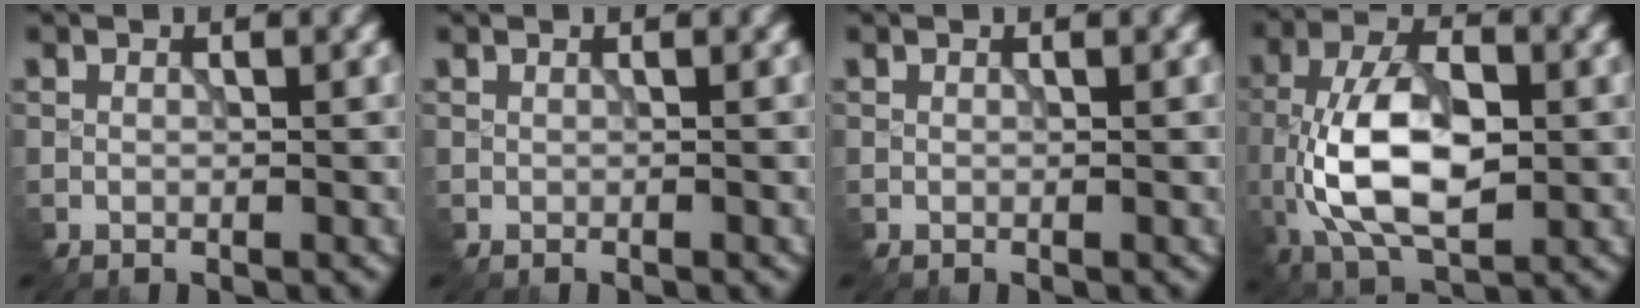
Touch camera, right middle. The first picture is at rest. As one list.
[{"total": 0.0}, {"total": 0.0}, {"total": 9.9, "force": [-1.4, 5.4, 8.2], "torque": [-0.170, 0.005, -0.028]}]